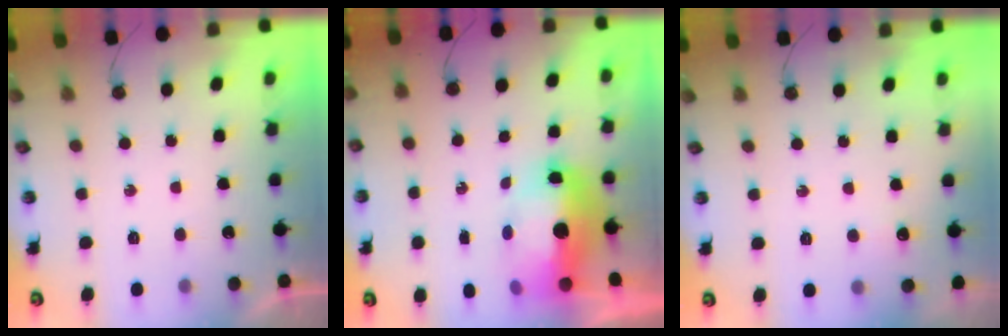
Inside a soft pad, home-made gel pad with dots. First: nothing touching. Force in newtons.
{"total": 12.2, "press": 12.1, "slide": 1.6}
{"total": 3.8, "press": 3.8, "slide": 0.6}